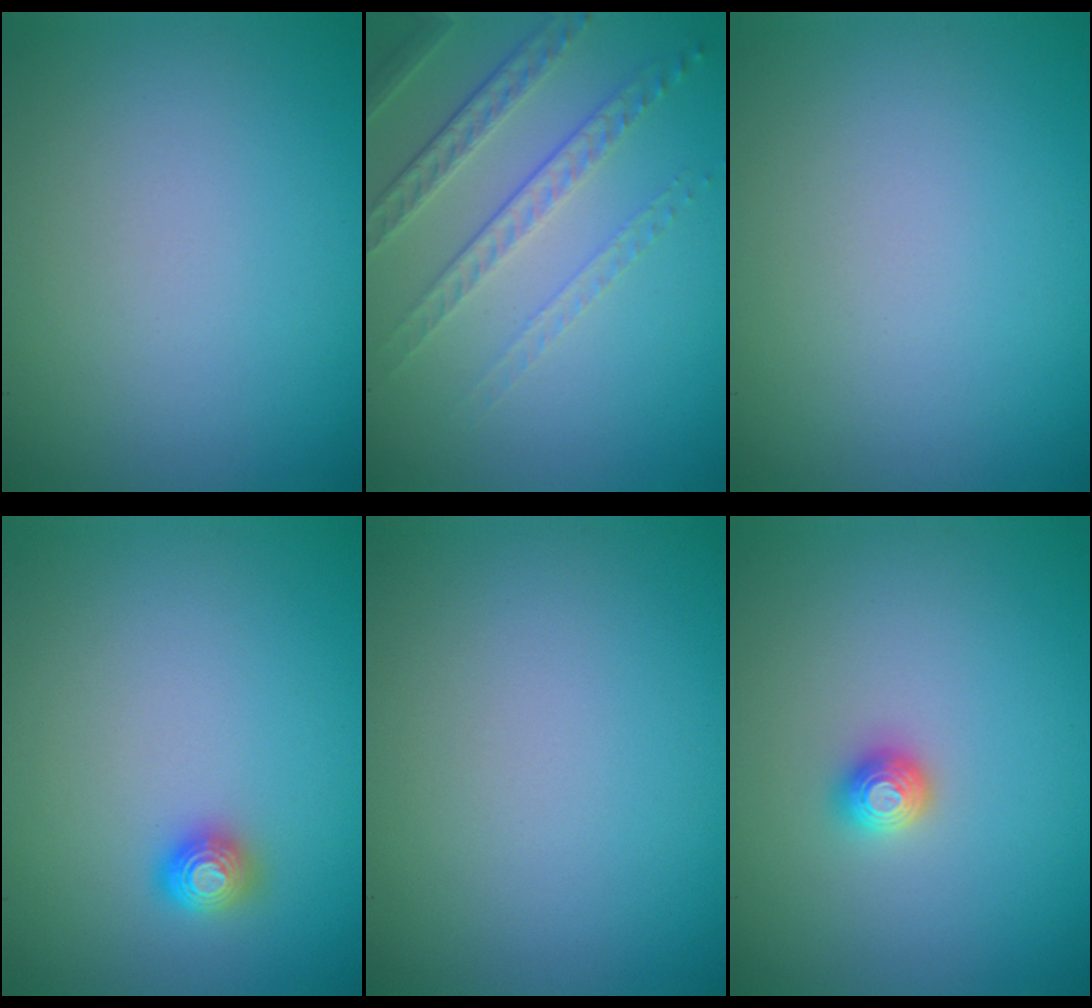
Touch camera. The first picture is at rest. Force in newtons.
{"total": 4.6, "press": 3.1, "slide": 3.4}
{"total": 0.0}
{"total": 1.4, "press": 1.4, "slide": 0.4}
{"total": 0.0}
{"total": 1.3, "press": 1.2, "slide": 0.4}